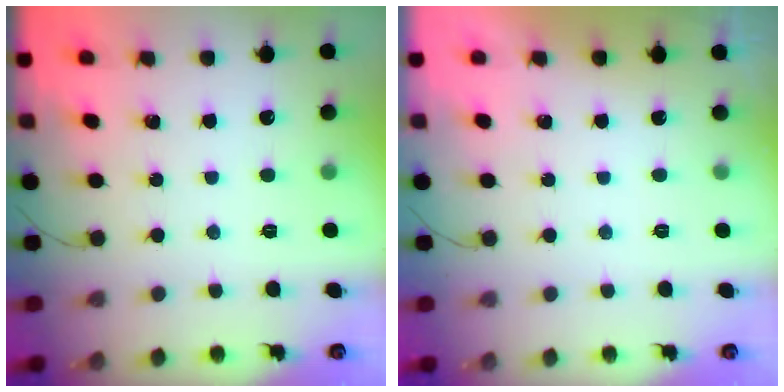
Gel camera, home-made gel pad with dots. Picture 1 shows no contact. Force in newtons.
{"total": 0.0}